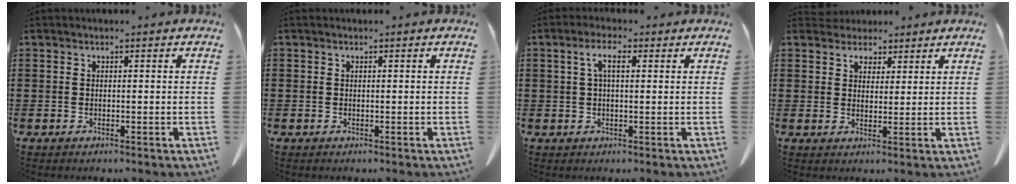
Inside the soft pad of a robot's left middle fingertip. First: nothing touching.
{"total": 0.0}
{"total": 4.0, "force": [1.3, 1.4, 3.5], "torque": [-0.075, 0.009, 0.021]}
{"total": 3.3, "force": [2.6, 2.0, 0.3], "torque": [-0.009, 0.001, 0.050]}